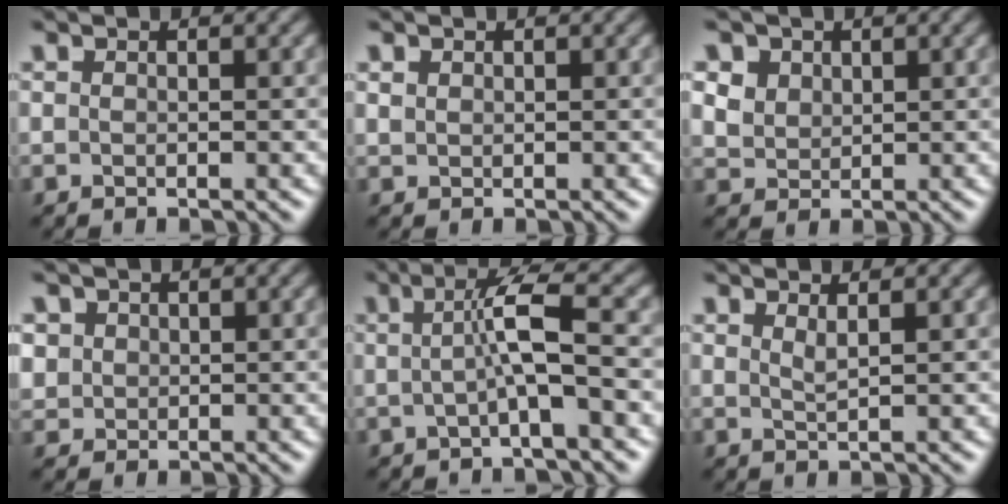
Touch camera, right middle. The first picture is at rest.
{"total": 0.6, "force": [0.4, 0.4, 0.1], "torque": [-0.004, -0.002, 0.012]}
{"total": 4.0, "force": [2.3, 2.9, 1.7], "torque": [-0.061, 0.005, 0.050]}
{"total": 1.9, "force": [0.6, 1.7, 0.4], "torque": [-0.015, 0.002, 0.024]}
{"total": 4.3, "force": [-0.3, 0.5, 4.2], "torque": [-0.074, 0.010, -0.011]}
{"total": 1.1, "force": [0.6, 0.3, 0.9], "torque": [-0.011, -0.001, 0.009]}